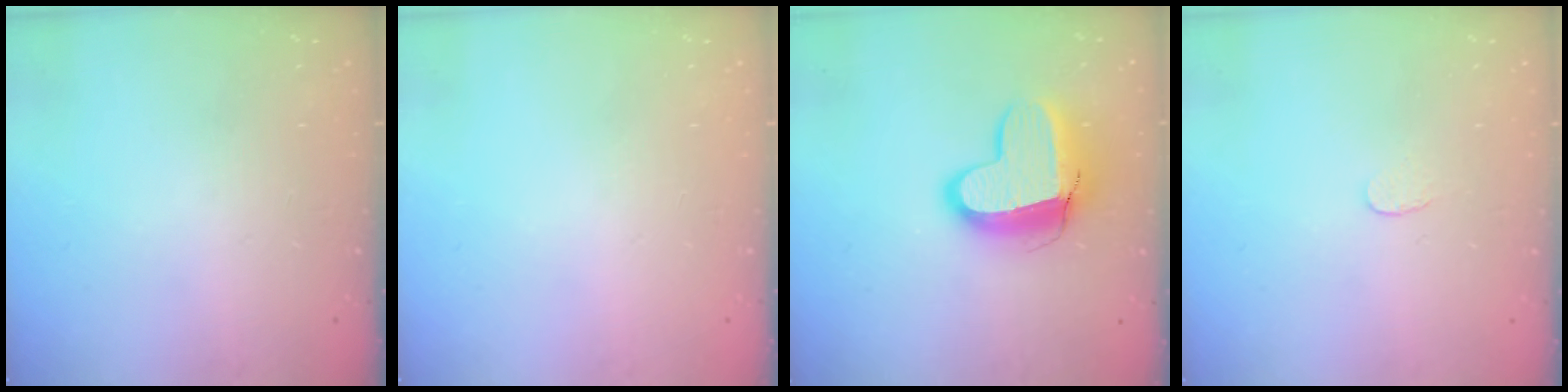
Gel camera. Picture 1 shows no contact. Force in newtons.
{"total": 0.0}
{"total": 13.4, "press": 13.3, "slide": 1.3}
{"total": 3.0, "press": 3.0, "slide": 0.2}